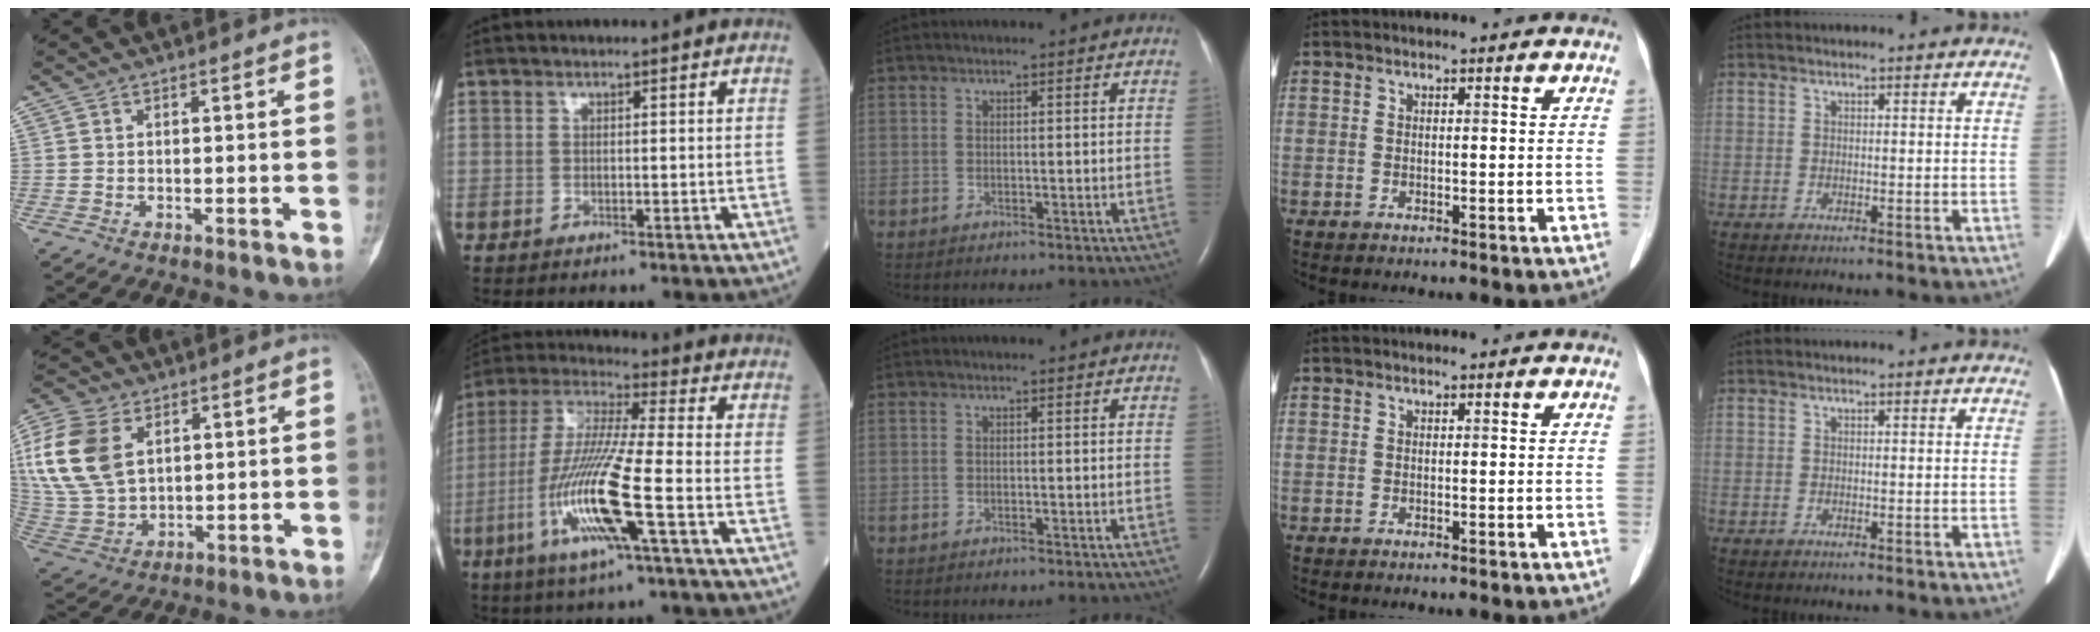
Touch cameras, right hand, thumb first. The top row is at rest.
{"thumb": {"total": 16.5, "force": [5.4, 10.8, 11.2], "torque": [-0.235, -0.010, 0.114]}, "index": {"total": 15.4, "force": [-5.0, 0.1, 14.5], "torque": [-0.307, -0.014, -0.100]}}